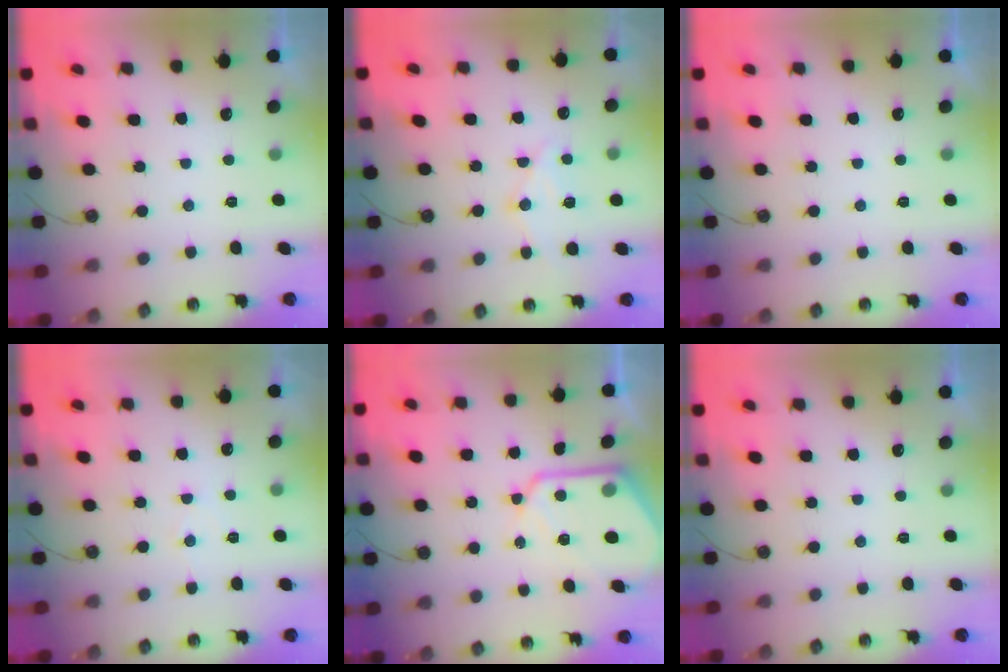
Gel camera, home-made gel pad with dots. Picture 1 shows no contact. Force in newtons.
{"total": 10.8, "press": 10.8, "slide": 0.5}
{"total": 0.0}
{"total": 3.8, "press": 3.8, "slide": 0.5}
{"total": 13.3, "press": 13.2, "slide": 1.5}
{"total": 0.0}